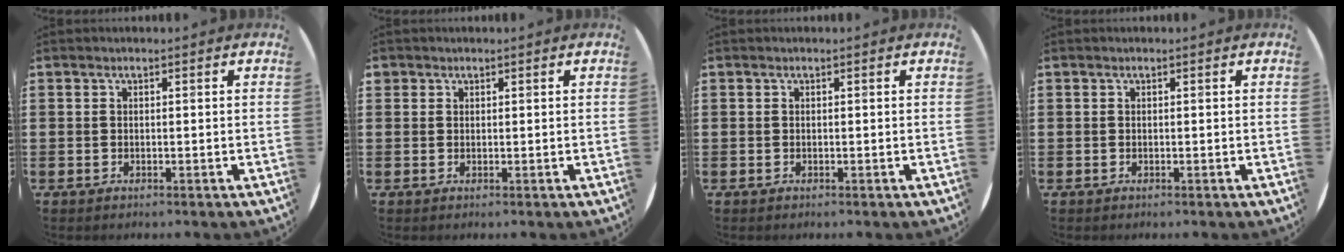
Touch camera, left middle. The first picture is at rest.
{"total": 0.7, "force": [0.6, 0.4, -0.1], "torque": [0.002, 0.004, 0.012]}
{"total": 0.0}
{"total": 0.0}